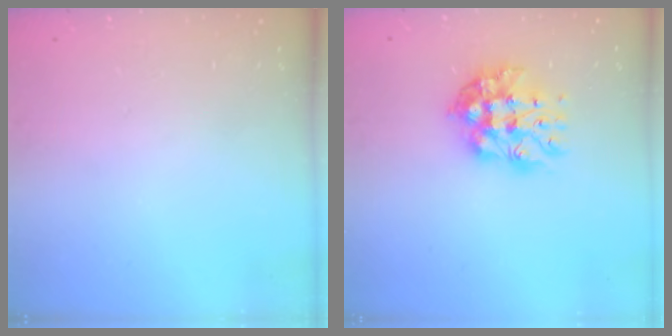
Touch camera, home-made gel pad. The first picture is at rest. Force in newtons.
{"total": 12.1, "press": 12.0, "slide": 1.1}